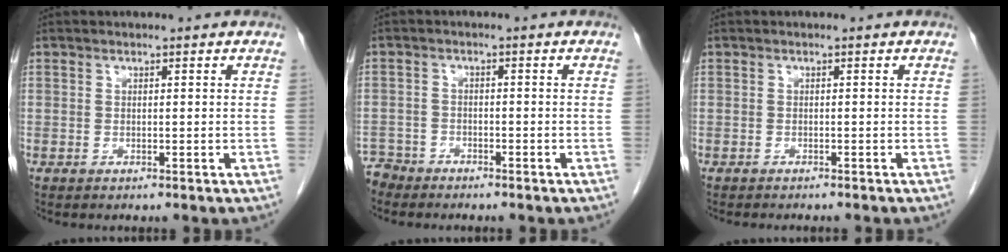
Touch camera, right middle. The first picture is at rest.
{"total": 3.7, "force": [-3.4, 1.3, -0.7], "torque": [0.008, -0.002, -0.067]}
{"total": 4.2, "force": [-3.7, 0.7, 1.8], "torque": [-0.022, -0.006, -0.044]}